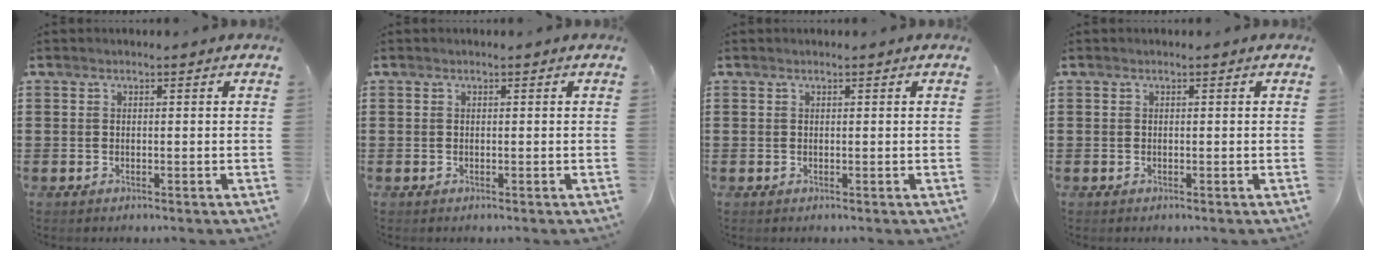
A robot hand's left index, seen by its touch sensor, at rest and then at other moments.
{"total": 0.0}
{"total": 0.0}
{"total": 0.0}